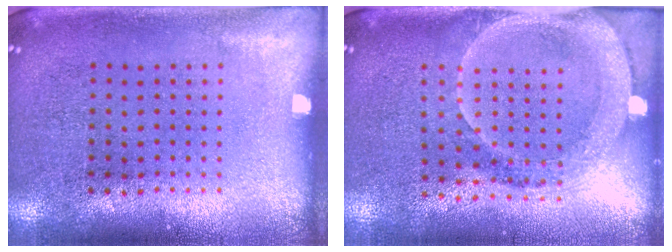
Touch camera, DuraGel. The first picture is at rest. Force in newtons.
{"total": 1.8, "press": 1.6, "slide": 0.7}